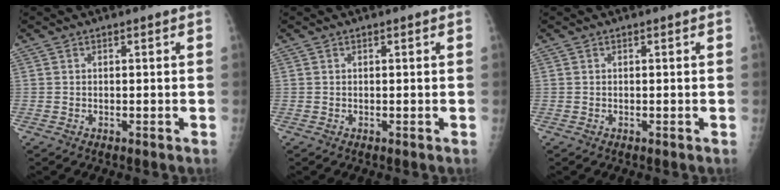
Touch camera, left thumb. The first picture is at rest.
{"total": 0.0}
{"total": 0.0}